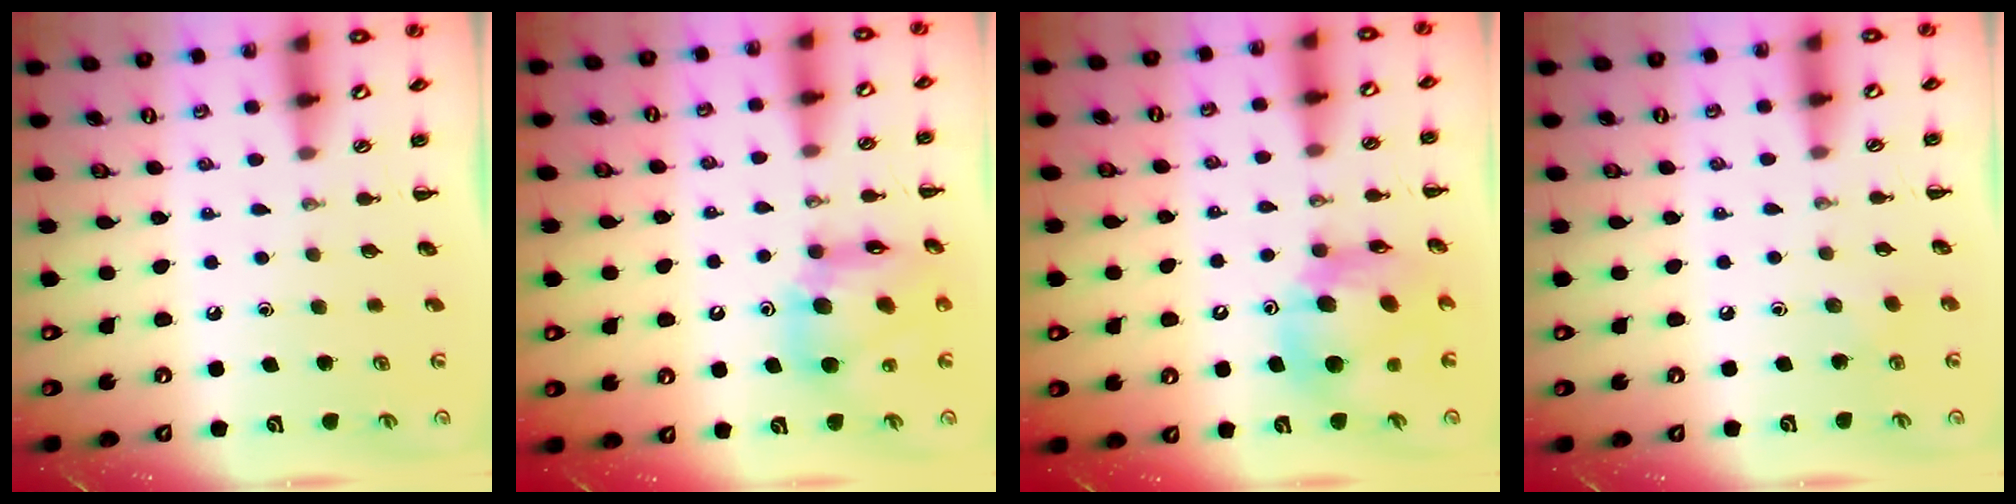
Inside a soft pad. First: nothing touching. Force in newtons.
{"total": 14.1, "press": 13.5, "slide": 4.2}
{"total": 12.2, "press": 11.7, "slide": 3.7}
{"total": 4.0, "press": 3.9, "slide": 1.0}